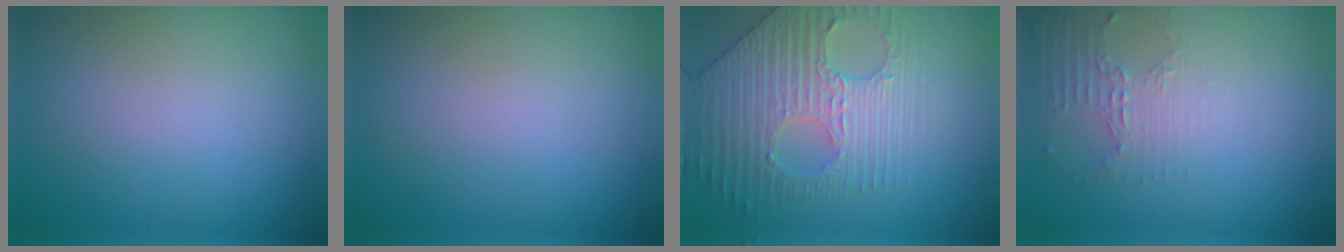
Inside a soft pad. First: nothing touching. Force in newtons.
{"total": 0.0}
{"total": 4.5, "press": 4.4, "slide": 1.0}
{"total": 2.0, "press": 1.5, "slide": 1.4}